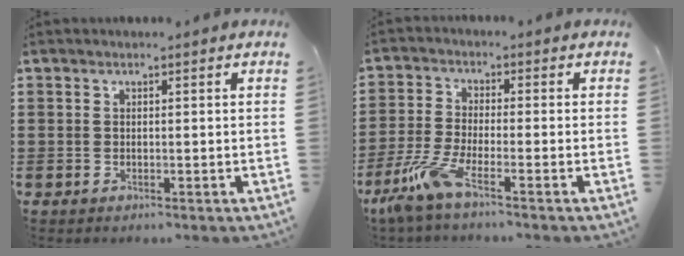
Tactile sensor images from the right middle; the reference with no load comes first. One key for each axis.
{"total": 5.8, "fx": -3.7, "fy": 0.9, "fz": 4.3, "tx": -0.120, "ty": -0.021, "tz": -0.077}